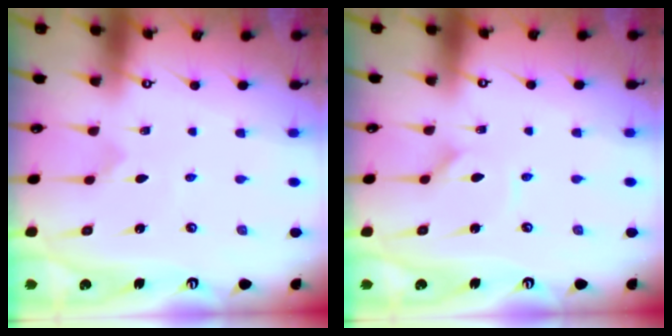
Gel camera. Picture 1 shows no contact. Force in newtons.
{"total": 1.0, "press": 1.0, "slide": 0.2}